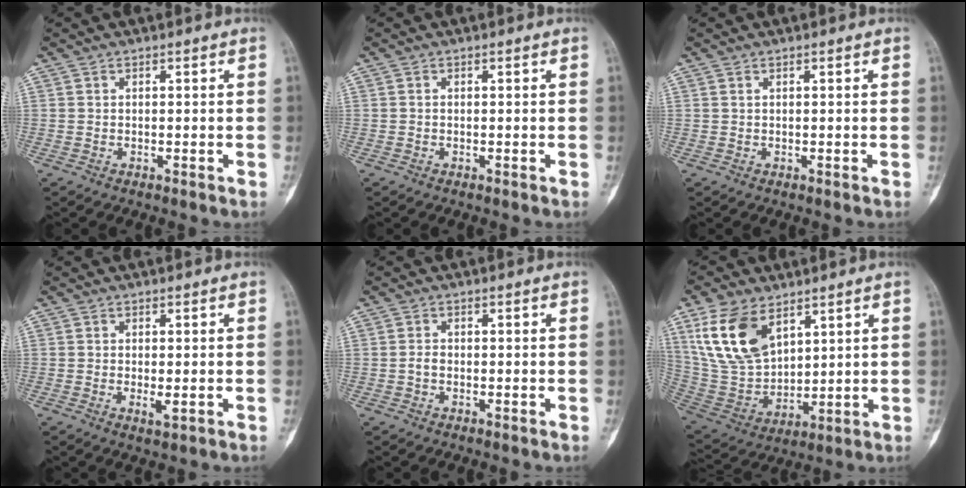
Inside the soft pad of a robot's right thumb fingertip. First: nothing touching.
{"total": 0.0}
{"total": 0.0}
{"total": 2.0, "force": [-0.5, 0.7, 1.8], "torque": [-0.033, -0.008, -0.009]}
{"total": 1.3, "force": [-0.4, 0.9, 0.8], "torque": [-0.009, 0.003, -0.010]}
{"total": 15.8, "force": [7.9, 9.1, 10.2], "torque": [-0.182, -0.031, 0.169]}